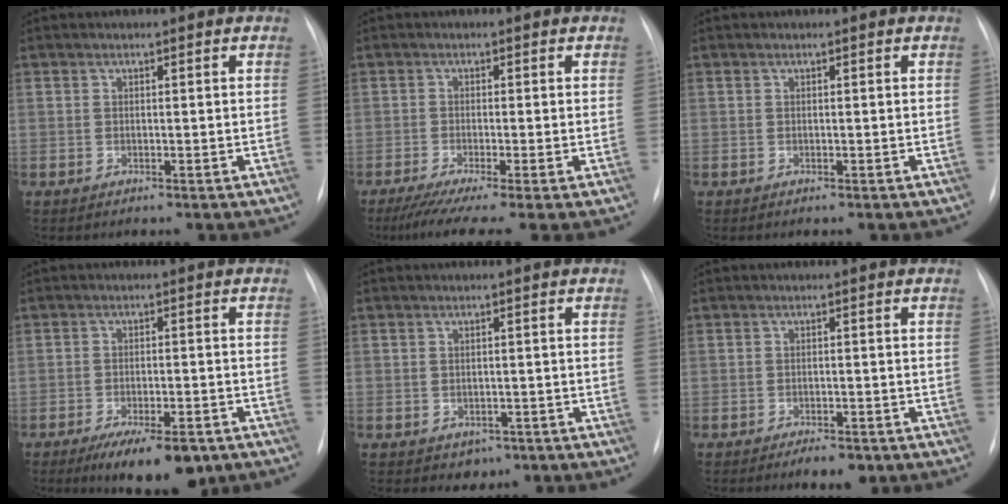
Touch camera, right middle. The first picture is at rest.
{"total": 8.1, "force": [-5.9, 0.0, 5.5], "torque": [-0.085, -0.025, -0.097]}
{"total": 0.0}
{"total": 9.5, "force": [-6.4, 2.9, 6.3], "torque": [-0.091, -0.010, -0.095]}
{"total": 2.6, "force": [-1.2, 2.2, 0.7], "torque": [-0.003, 0.005, -0.007]}
{"total": 3.4, "force": [-2.4, 1.3, 2.1], "torque": [-0.026, -0.002, -0.027]}